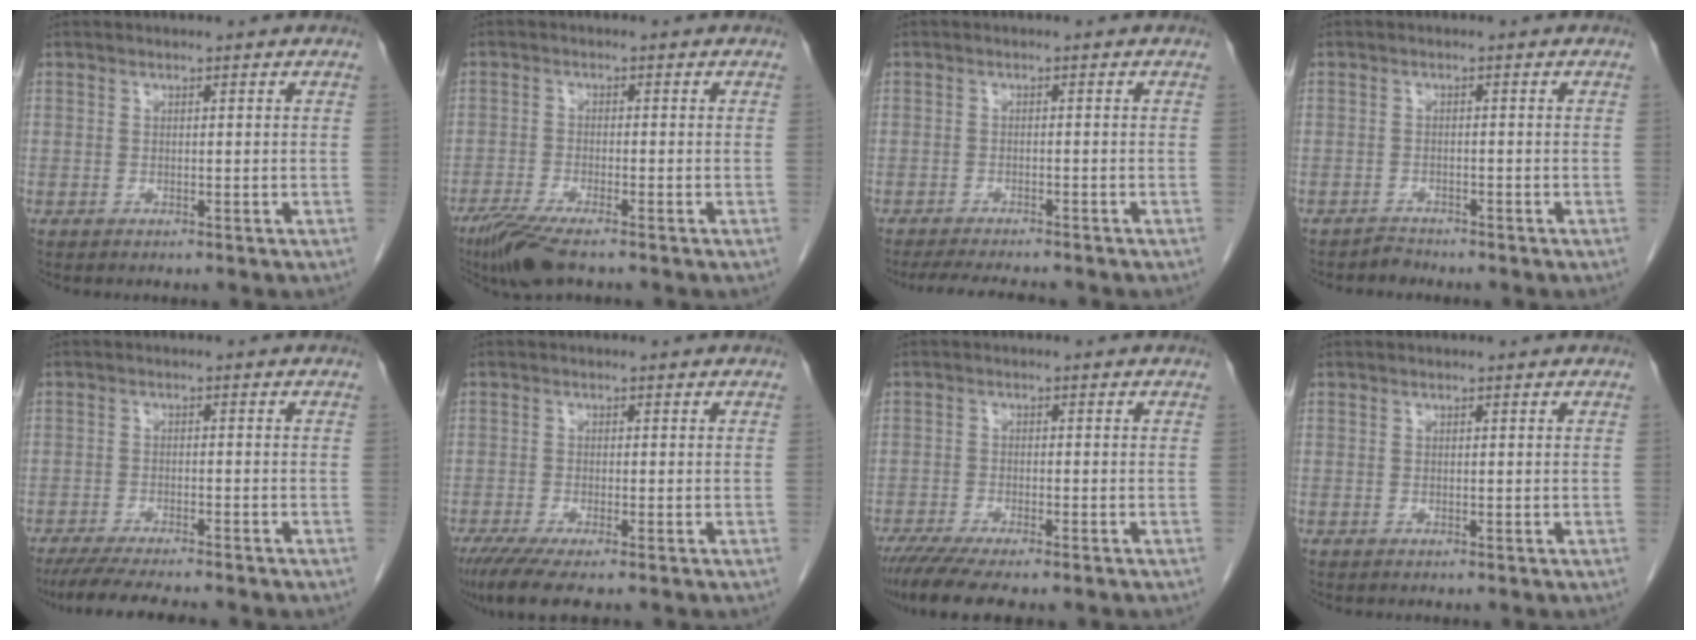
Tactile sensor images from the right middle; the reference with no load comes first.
{"total": 6.7, "force": [-5.0, 0.7, 4.4], "torque": [-0.082, -0.018, -0.089]}
{"total": 8.1, "force": [-7.3, 1.2, 3.4], "torque": [-0.052, -0.015, -0.105]}
{"total": 1.4, "force": [-1.3, 0.2, -0.5], "torque": [0.013, -0.004, -0.023]}
{"total": 9.7, "force": [-8.3, 0.7, 4.9], "torque": [-0.072, -0.018, -0.127]}
{"total": 6.2, "force": [-4.6, 0.7, 4.1], "torque": [-0.066, -0.015, -0.076]}
{"total": 9.0, "force": [-7.2, 1.5, 5.2], "torque": [-0.080, -0.016, -0.112]}
{"total": 0.0}